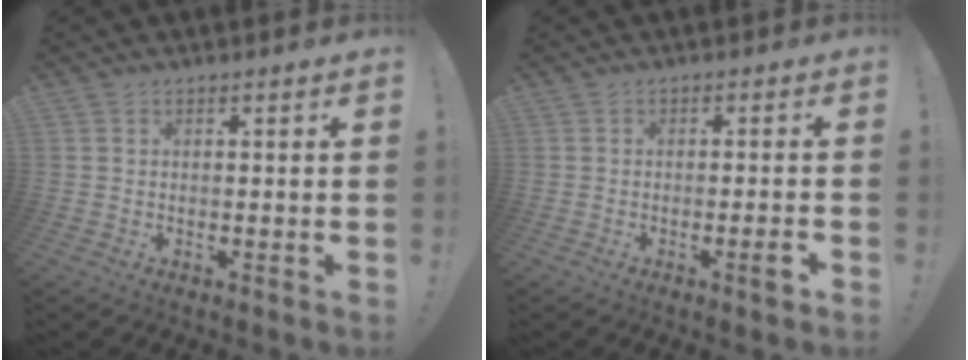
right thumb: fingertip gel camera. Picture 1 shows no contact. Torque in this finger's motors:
{"motor_torque": [0.93, 0.43, 0.25, -0.67, 0.22]}